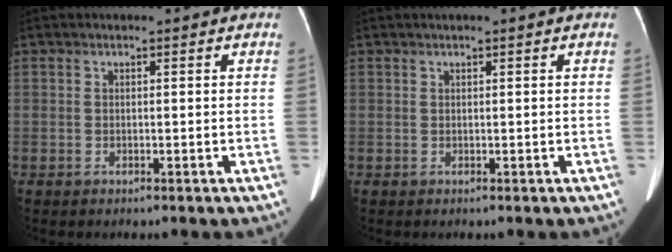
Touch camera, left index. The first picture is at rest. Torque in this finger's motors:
{"motor_torque": [0.28, -0.16, 0.02, 0.00]}